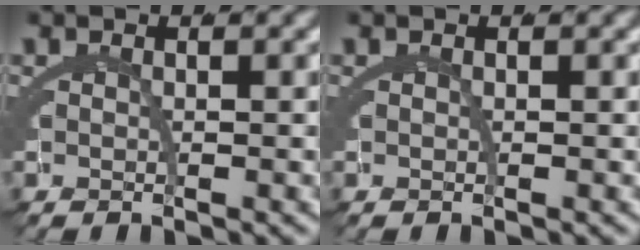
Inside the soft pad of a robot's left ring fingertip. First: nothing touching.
{"total": 0.0}